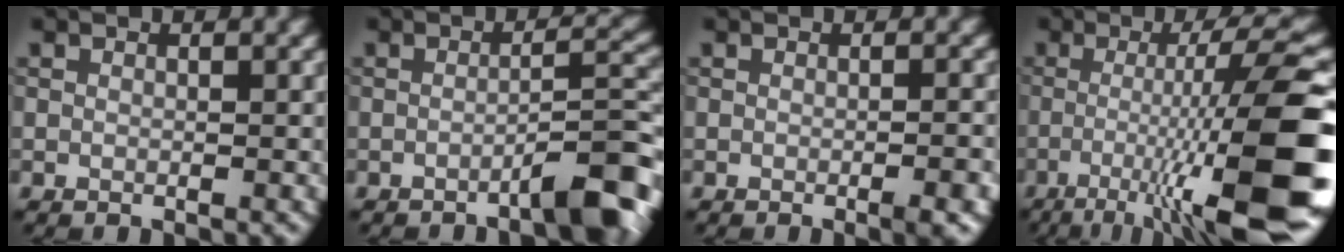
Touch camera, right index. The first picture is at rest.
{"total": 4.9, "force": [-3.0, 0.6, 3.8], "torque": [-0.045, 0.021, -0.053]}
{"total": 2.1, "force": [-0.9, 0.4, 1.9], "torque": [-0.020, 0.003, -0.015]}
{"total": 14.2, "force": [-4.7, 2.2, 13.2], "torque": [-0.187, 0.011, -0.073]}